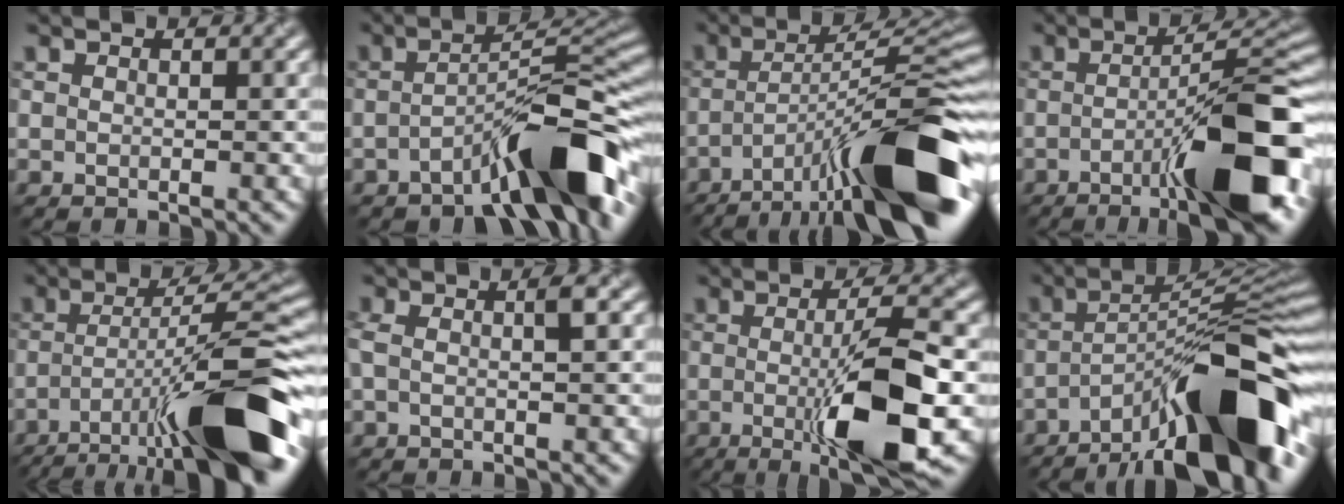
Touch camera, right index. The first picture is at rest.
{"total": 8.5, "force": [-5.2, 1.8, 6.5], "torque": [-0.095, 0.026, -0.074]}
{"total": 14.8, "force": [-8.5, 3.0, 11.7], "torque": [-0.194, 0.016, -0.125]}
{"total": 11.2, "force": [-4.7, 1.8, 10.1], "torque": [-0.142, 0.015, -0.063]}
{"total": 12.5, "force": [-6.4, 2.6, 10.4], "torque": [-0.175, 0.014, -0.092]}
{"total": 1.7, "force": [-0.2, 0.2, 1.7], "torque": [-0.036, 0.008, 0.003]}
{"total": 8.4, "force": [-1.8, 1.4, 8.1], "torque": [-0.130, -0.002, -0.017]}
{"total": 15.4, "force": [-9.5, 3.7, 11.6], "torque": [-0.176, 0.024, -0.150]}